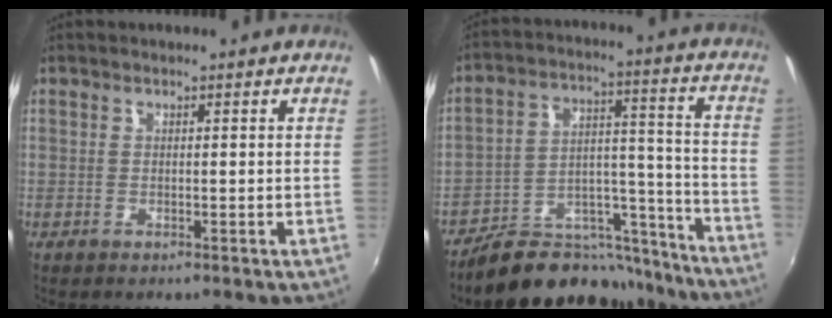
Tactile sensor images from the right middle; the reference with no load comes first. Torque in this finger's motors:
{"motor_torque": [1.10, -1.03, 0.21, 0.16]}